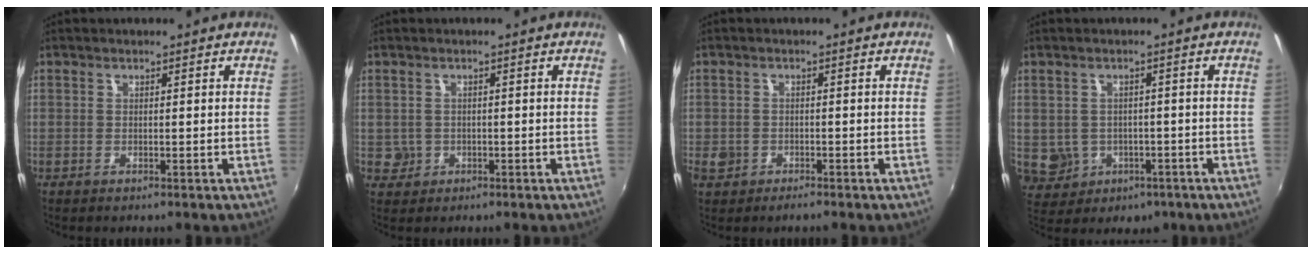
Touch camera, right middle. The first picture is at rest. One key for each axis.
{"total": 2.7, "fx": -0.3, "fy": 2.6, "fz": 0.4, "tx": -0.009, "ty": -0.001, "tz": -0.001}
{"total": 2.7, "fx": -0.6, "fy": 2.6, "fz": 0.5, "tx": -0.013, "ty": -0.003, "tz": -0.007}
{"total": 7.7, "fx": -1.8, "fy": 7.0, "fz": 2.6, "tx": -0.075, "ty": 0.001, "tz": -0.003}